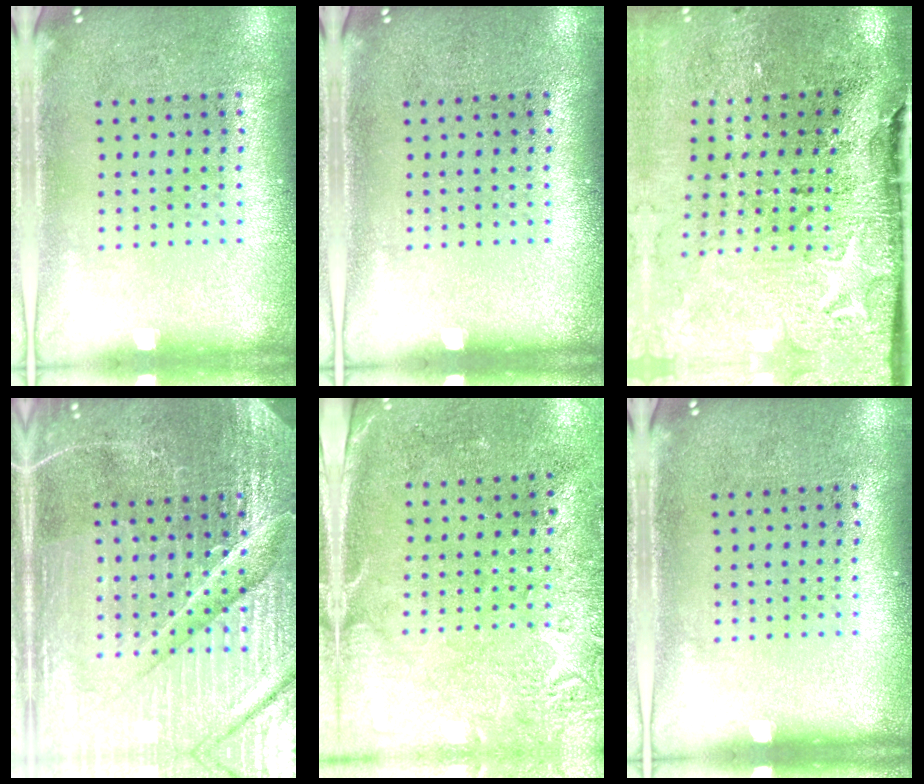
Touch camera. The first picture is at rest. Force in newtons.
{"total": 0.0}
{"total": 4.5, "press": 3.5, "slide": 2.7}
{"total": 6.0, "press": 5.4, "slide": 2.6}
{"total": 2.7, "press": 2.2, "slide": 1.5}
{"total": 0.0}